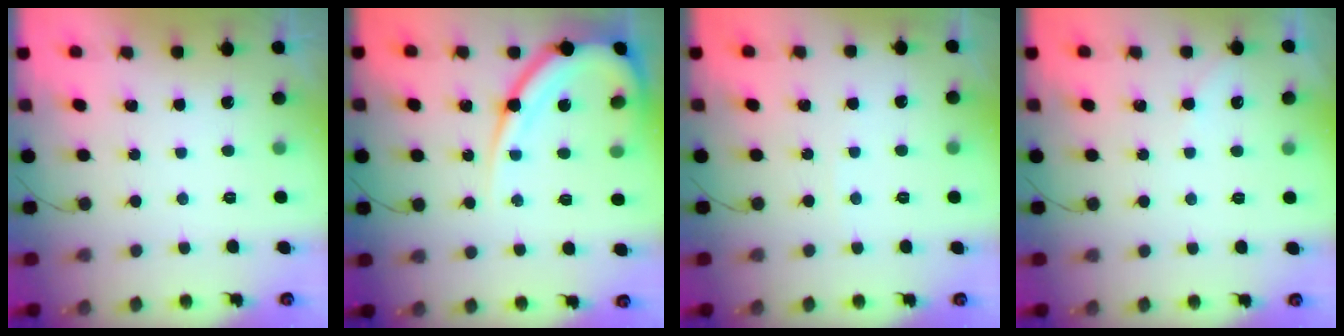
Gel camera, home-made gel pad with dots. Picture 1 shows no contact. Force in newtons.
{"total": 14.8, "press": 14.7, "slide": 1.6}
{"total": 1.7, "press": 1.7, "slide": 0.2}
{"total": 2.2, "press": 2.2, "slide": 0.3}